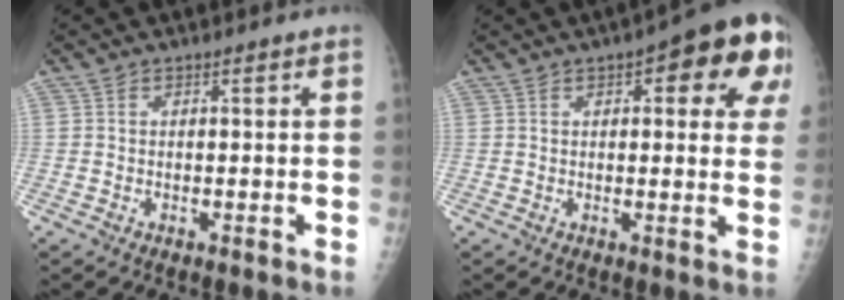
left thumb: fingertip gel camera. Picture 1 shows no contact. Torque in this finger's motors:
{"motor_torque": [0.24, 0.39, 0.25, -0.02, 0.13]}